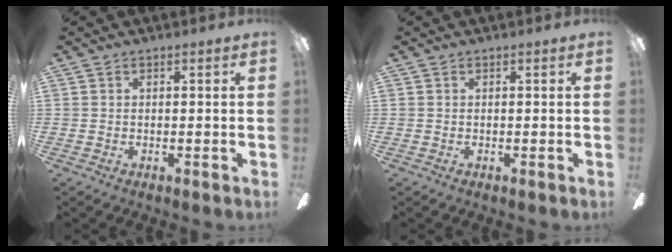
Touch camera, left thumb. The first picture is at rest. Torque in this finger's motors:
{"motor_torque": [0.00, 0.00, -0.03, 0.07, 0.00]}